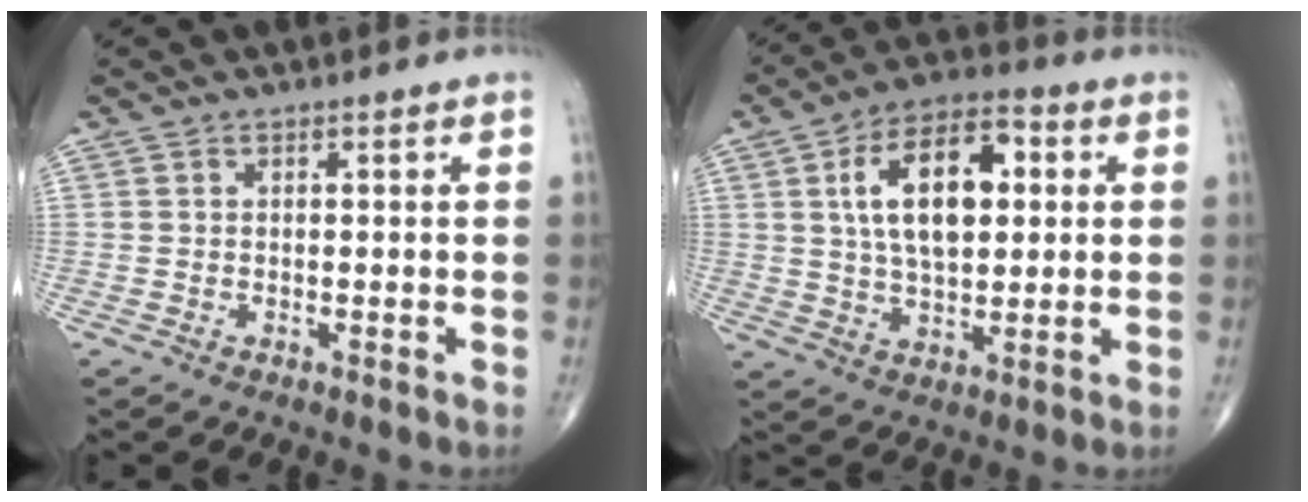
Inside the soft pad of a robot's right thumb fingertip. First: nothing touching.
{"total": 15.8, "force": [3.4, 8.3, 13.0], "torque": [-0.203, 0.009, 0.054]}